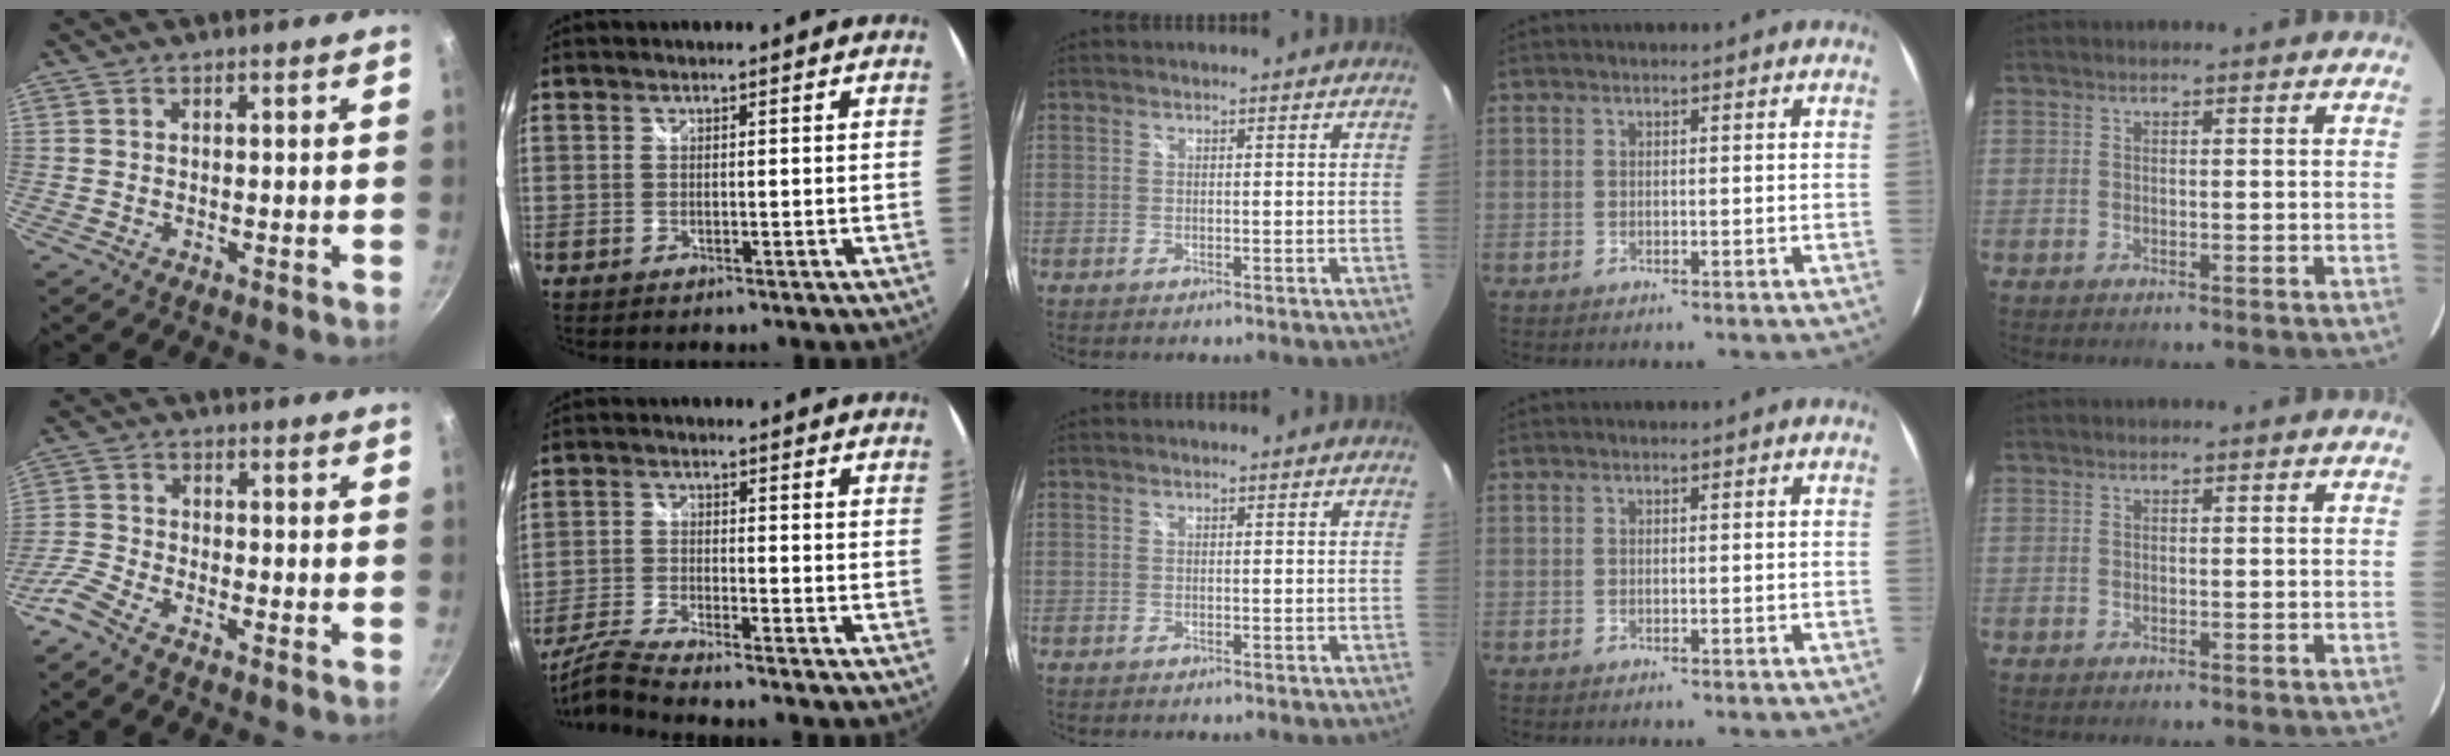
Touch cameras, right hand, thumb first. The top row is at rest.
{"thumb": {"total": 4.6, "force": [-3.9, 1.2, 2.2], "torque": [-0.062, 0.028, -0.093]}, "index": {"total": 9.5, "force": [-8.4, -0.1, 4.5], "torque": [-0.113, -0.026, -0.159]}}